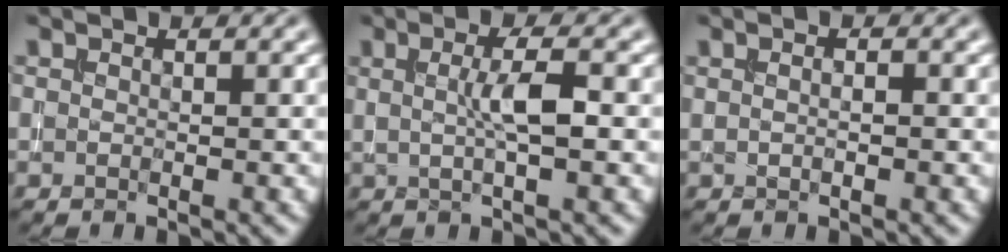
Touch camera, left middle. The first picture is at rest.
{"total": 3.1, "force": [0.3, 0.5, 3.0], "torque": [-0.055, 0.005, 0.003]}
{"total": 1.8, "force": [0.6, 0.9, 1.4], "torque": [0.001, 0.011, -0.010]}